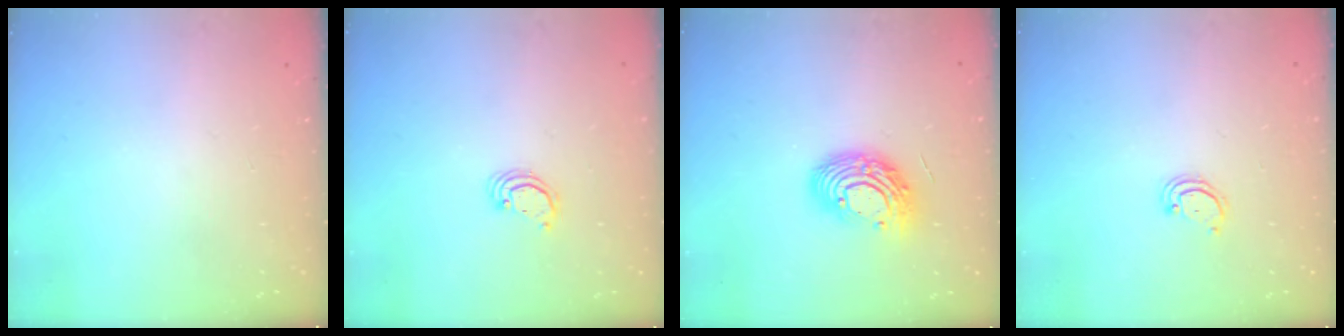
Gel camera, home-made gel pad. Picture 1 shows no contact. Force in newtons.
{"total": 2.2, "press": 2.2, "slide": 0.2}
{"total": 12.1, "press": 12.0, "slide": 1.0}
{"total": 2.4, "press": 2.4, "slide": 0.2}